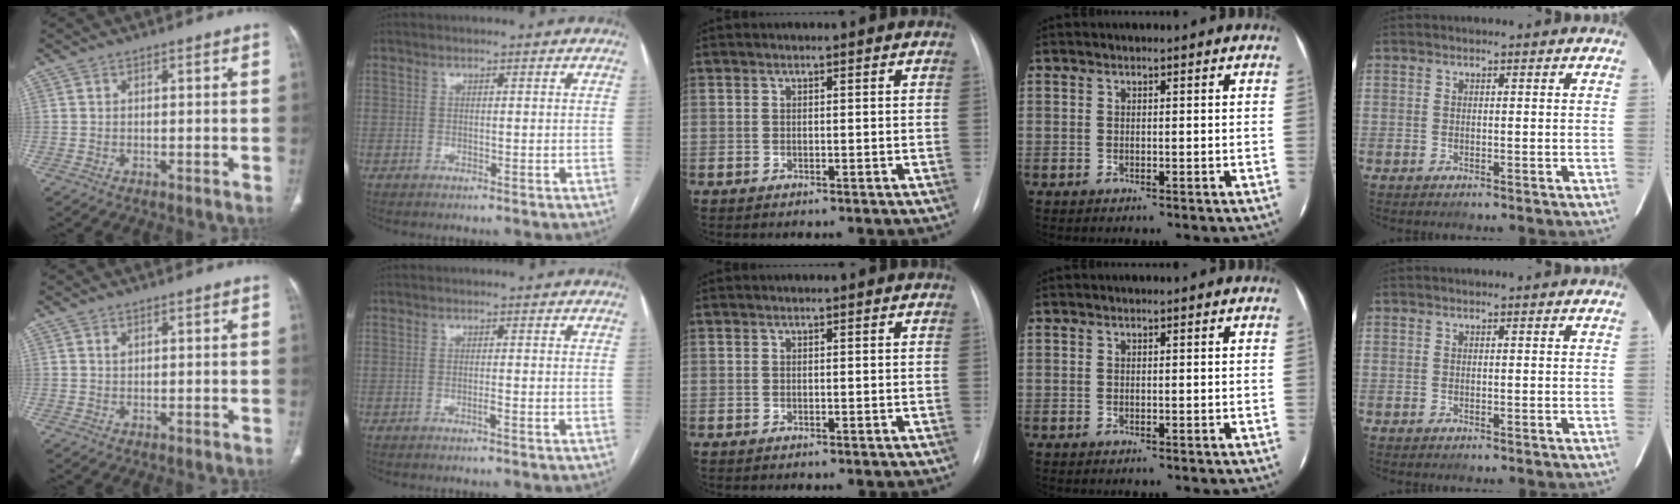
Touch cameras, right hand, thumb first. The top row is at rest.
{"thumb": {"total": 1.0, "force": [0.5, 0.6, 0.6], "torque": [-0.010, 0.000, 0.011]}, "index": {"total": 0.8, "force": [-0.5, -0.1, 0.7], "torque": [-0.013, 0.001, -0.007]}}